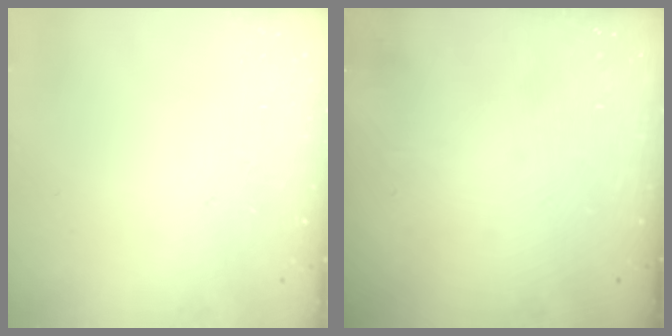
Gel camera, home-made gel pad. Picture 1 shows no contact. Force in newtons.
{"total": 0.0}